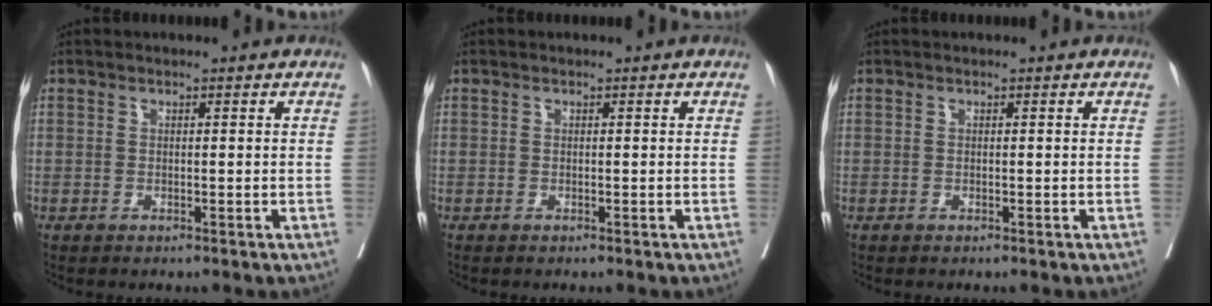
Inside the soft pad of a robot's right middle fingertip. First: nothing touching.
{"total": 0.0}
{"total": 0.0}